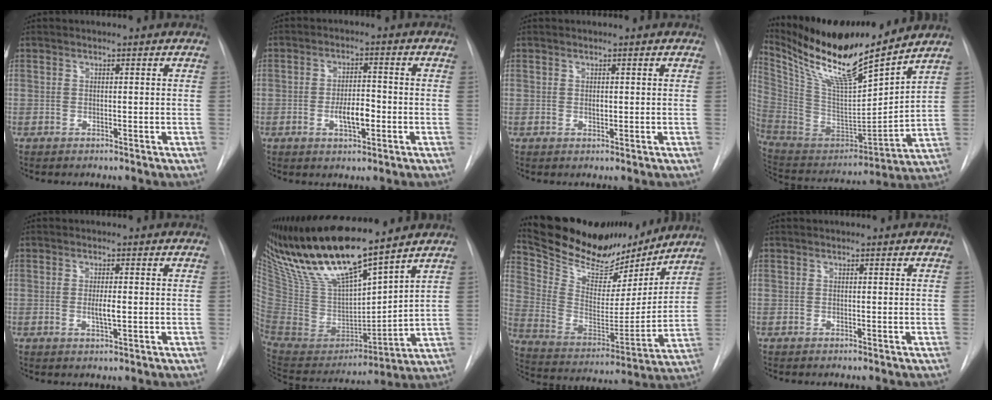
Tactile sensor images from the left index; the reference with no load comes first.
{"total": 4.9, "force": [-1.5, 1.7, 4.4], "torque": [-0.074, -0.001, -0.024]}
{"total": 0.6, "force": [0.1, 0.4, 0.5], "torque": [-0.008, -0.004, 0.002]}
{"total": 20.6, "force": [16.8, 1.5, 11.8], "torque": [-0.222, -0.019, 0.310]}
{"total": 2.4, "force": [-0.3, 0.4, 2.3], "torque": [-0.045, -0.005, -0.005]}
{"total": 19.7, "force": [16.3, 1.9, 10.9], "torque": [-0.202, -0.020, 0.318]}
{"total": 20.8, "force": [18.9, 5.7, 6.7], "torque": [-0.127, -0.021, 0.307]}
{"total": 0.0}